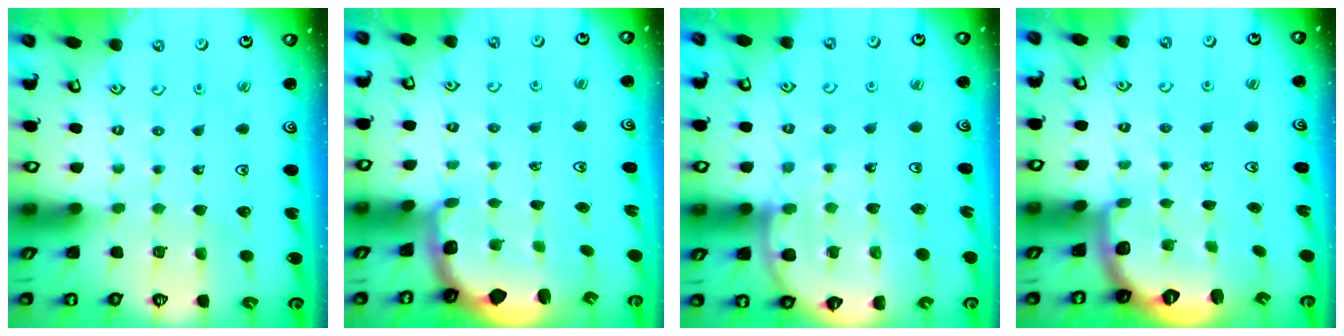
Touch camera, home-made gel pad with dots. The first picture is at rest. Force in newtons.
{"total": 2.5, "press": 1.1, "slide": 2.2}
{"total": 8.8, "press": 8.5, "slide": 2.2}
{"total": 2.6, "press": 1.6, "slide": 2.1}